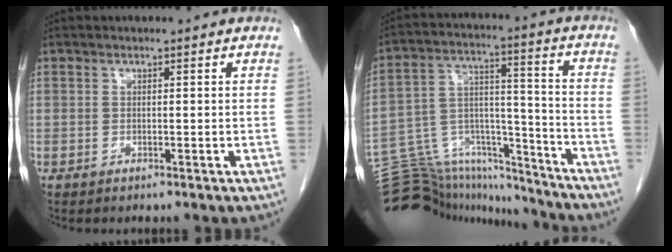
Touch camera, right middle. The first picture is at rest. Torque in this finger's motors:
{"motor_torque": [0.49, -1.08, 0.00, -0.04]}